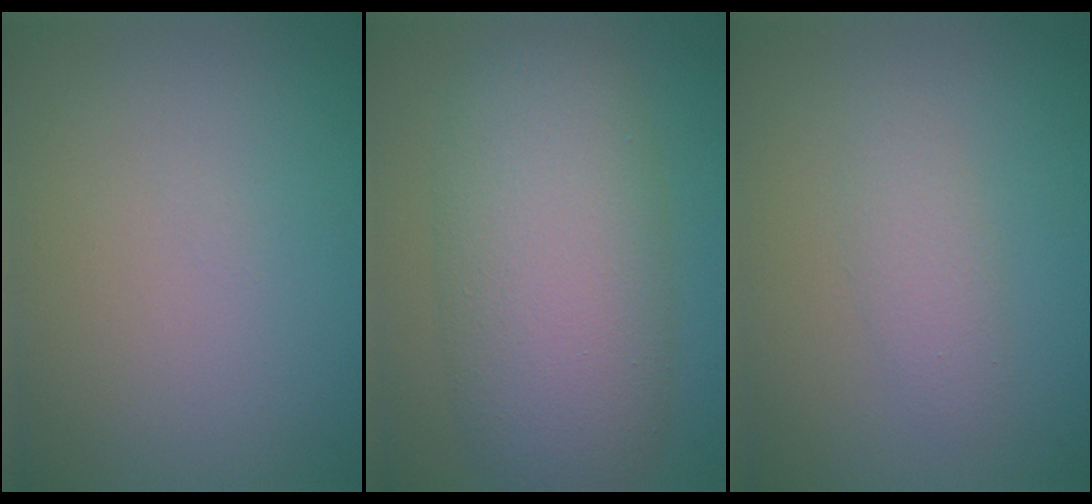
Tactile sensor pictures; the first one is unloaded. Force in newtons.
{"total": 9.4, "press": 9.4, "slide": 0.5}
{"total": 1.8, "press": 1.8, "slide": 0.1}